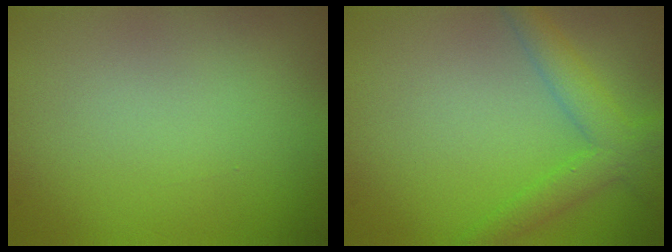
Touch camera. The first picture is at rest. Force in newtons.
{"total": 3.6, "press": 3.6, "slide": 0.2}